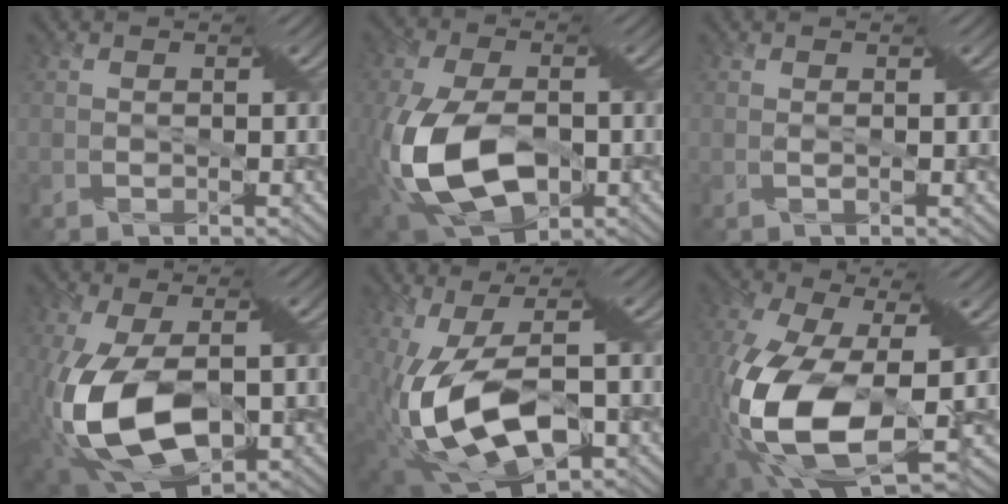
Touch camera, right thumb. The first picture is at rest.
{"total": 16.4, "force": [-4.0, 9.6, 12.7], "torque": [-0.306, -0.050, -0.061]}
{"total": 0.6, "force": [0.1, -0.3, 0.5], "torque": [-0.022, -0.004, 0.005]}
{"total": 14.7, "force": [-3.2, 7.9, 12.0], "torque": [-0.279, -0.043, -0.046]}
{"total": 14.4, "force": [-2.9, 6.6, 12.5], "torque": [-0.265, -0.028, -0.042]}
{"total": 14.8, "force": [-3.5, 6.5, 12.8], "torque": [-0.340, -0.042, -0.057]}